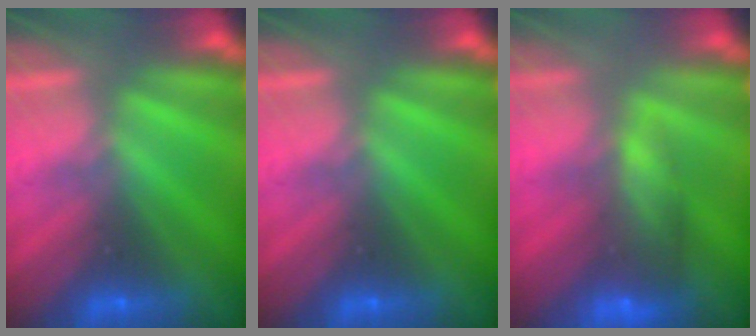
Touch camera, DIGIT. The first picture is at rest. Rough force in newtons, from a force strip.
{"total": 0.0}
{"total": 9.4}